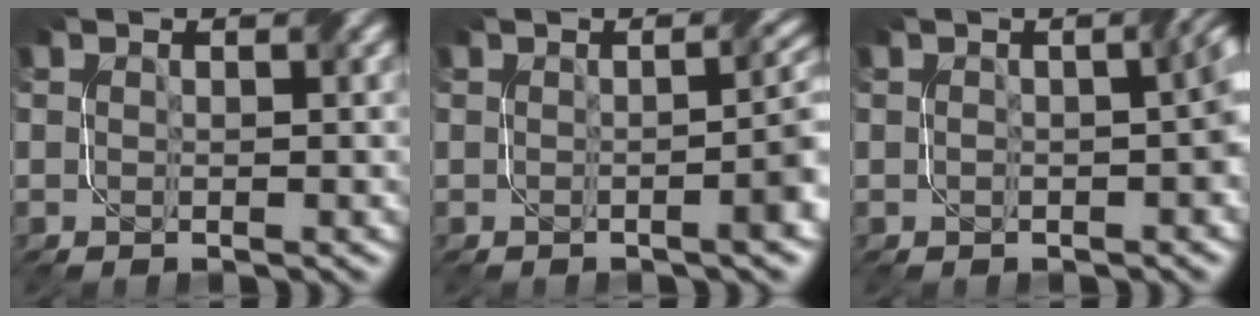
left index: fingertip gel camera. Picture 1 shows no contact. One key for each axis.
{"total": 4.5, "fx": -0.6, "fy": 1.3, "fz": 4.2, "tx": -0.030, "ty": 0.009, "tz": -0.008}
{"total": 3.0, "fx": -0.4, "fy": 0.7, "fz": 2.9, "tx": -0.045, "ty": 0.008, "tz": -0.007}